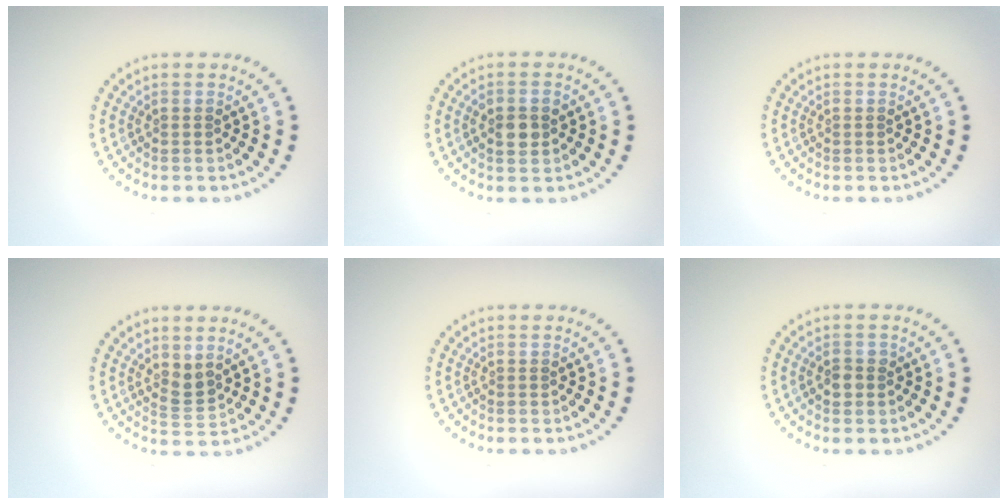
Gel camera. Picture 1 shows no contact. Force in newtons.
{"total": 2.5, "press": 2.5, "slide": 0.2}
{"total": 0.0}
{"total": 1.7, "press": 1.3, "slide": 1.1}
{"total": 0.0}
{"total": 1.3, "press": 1.3, "slide": 0.3}